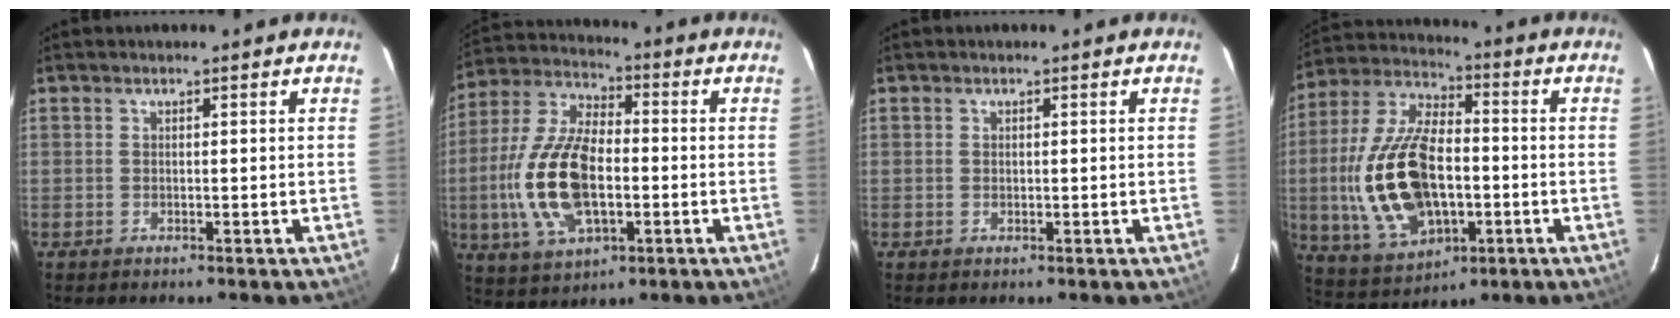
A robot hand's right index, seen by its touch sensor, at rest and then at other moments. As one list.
[{"total": 17.3, "force": [-3.0, 8.6, 14.7], "torque": [-0.316, 0.002, -0.053]}, {"total": 0.6, "force": [0.1, 0.4, 0.3], "torque": [-0.005, 0.001, 0.002]}, {"total": 20.4, "force": [-2.9, 11.2, 16.8], "torque": [-0.365, 0.002, -0.035]}]